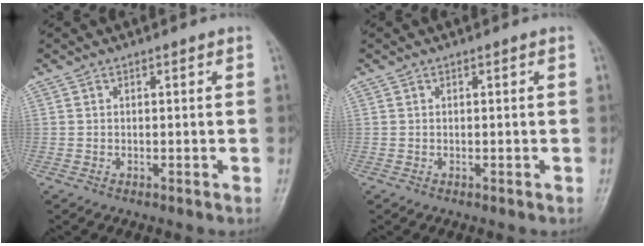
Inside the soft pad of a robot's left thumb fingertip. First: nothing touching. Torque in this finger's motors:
{"motor_torque": [0.01, 0.01, -0.04, -0.14, 0.00]}